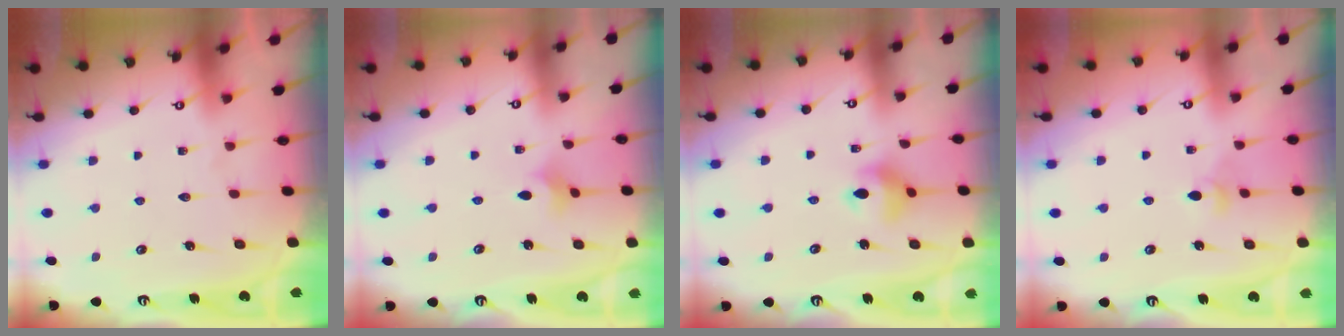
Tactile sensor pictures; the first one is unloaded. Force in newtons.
{"total": 2.6, "press": 2.5, "slide": 0.5}
{"total": 8.1, "press": 7.6, "slide": 2.7}
{"total": 3.6, "press": 3.5, "slide": 0.8}